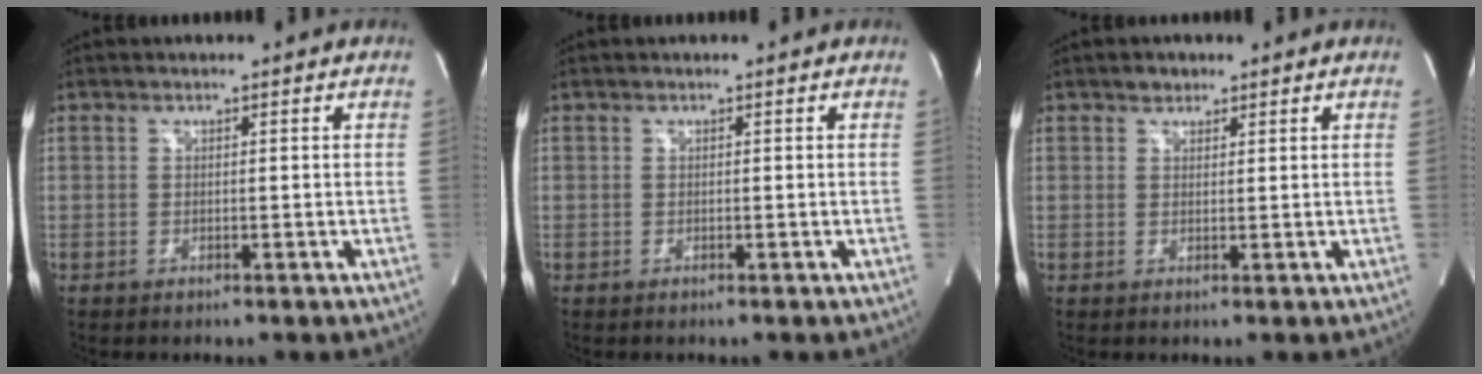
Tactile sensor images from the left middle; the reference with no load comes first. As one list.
[{"total": 0.0}, {"total": 1.6, "force": [1.2, 1.0, 0.3], "torque": [-0.005, -0.002, 0.017]}]